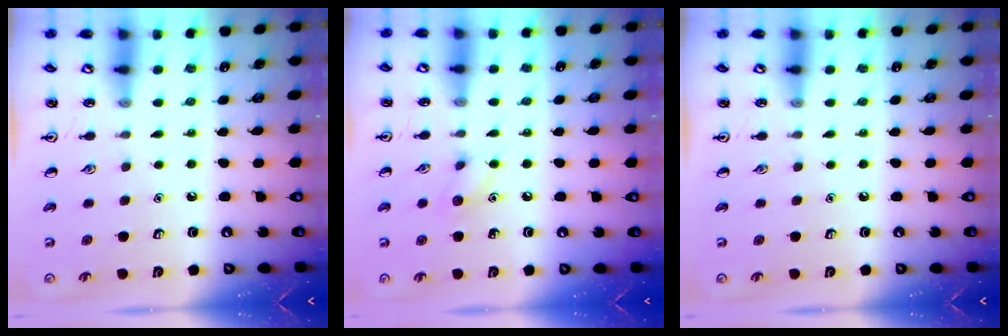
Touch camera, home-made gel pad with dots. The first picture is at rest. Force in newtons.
{"total": 6.8, "press": 6.5, "slide": 1.9}
{"total": 0.0}